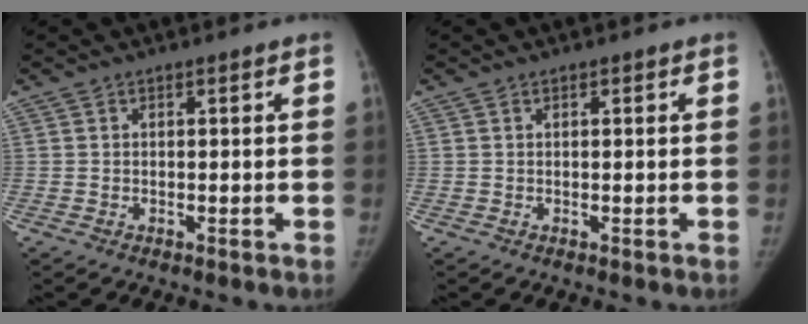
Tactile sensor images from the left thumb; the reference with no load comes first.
{"total": 0.0}